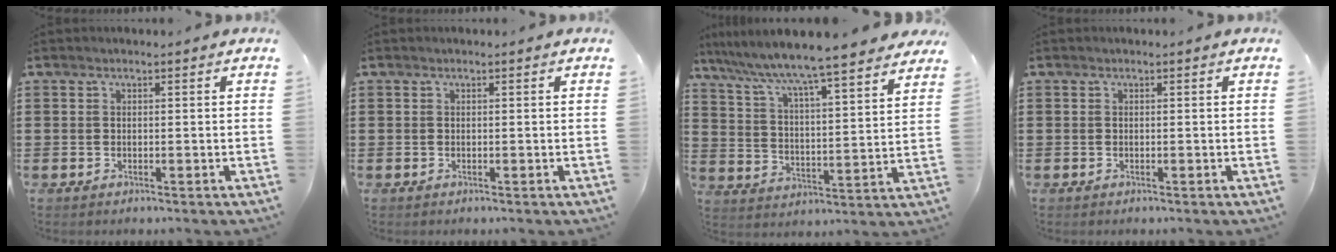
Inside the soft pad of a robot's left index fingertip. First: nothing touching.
{"total": 0.0}
{"total": 6.4, "force": [6.0, -0.6, 2.4], "torque": [-0.075, -0.051, 0.094]}
{"total": 0.0}